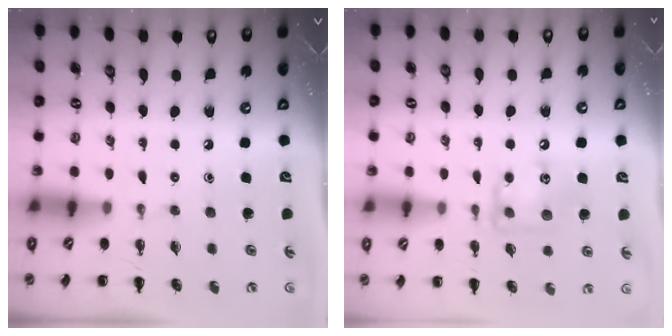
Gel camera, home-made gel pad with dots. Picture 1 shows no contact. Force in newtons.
{"total": 11.8, "press": 11.8, "slide": 1.2}